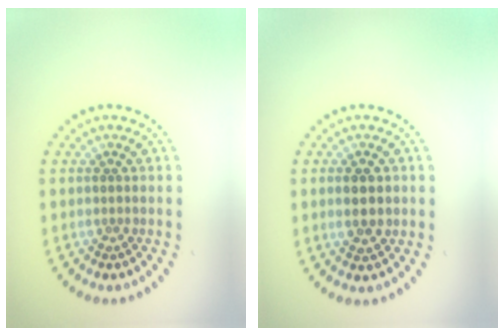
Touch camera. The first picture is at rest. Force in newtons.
{"total": 2.5, "press": 2.5, "slide": 0.1}